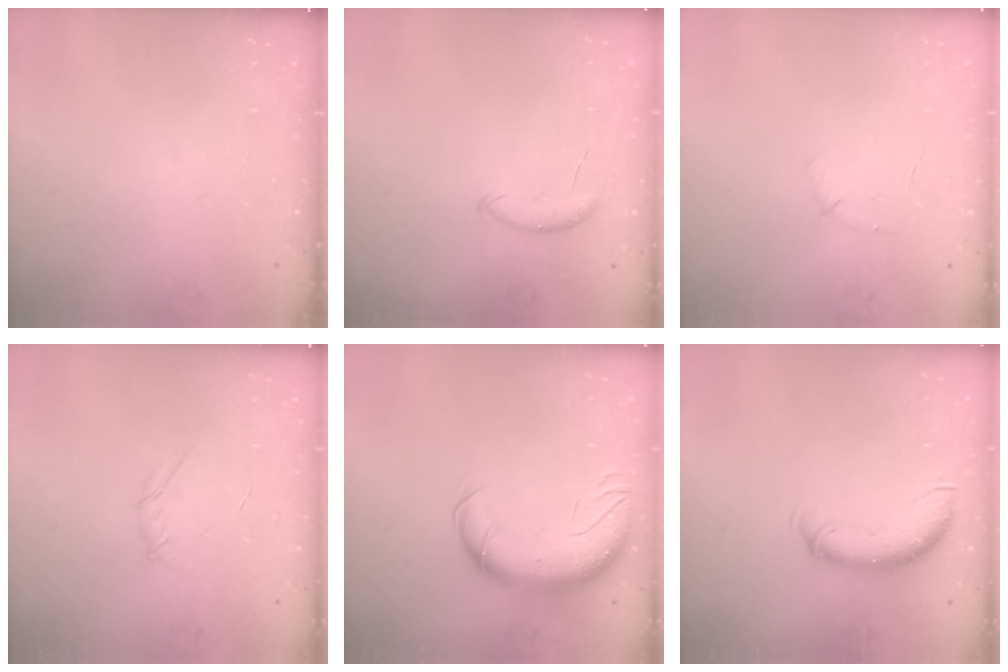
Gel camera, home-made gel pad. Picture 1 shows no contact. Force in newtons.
{"total": 7.1, "press": 7.0, "slide": 1.0}
{"total": 3.3, "press": 3.2, "slide": 0.9}
{"total": 3.8, "press": 3.7, "slide": 0.8}
{"total": 16.6, "press": 16.1, "slide": 4.1}
{"total": 10.6, "press": 10.4, "slide": 2.1}